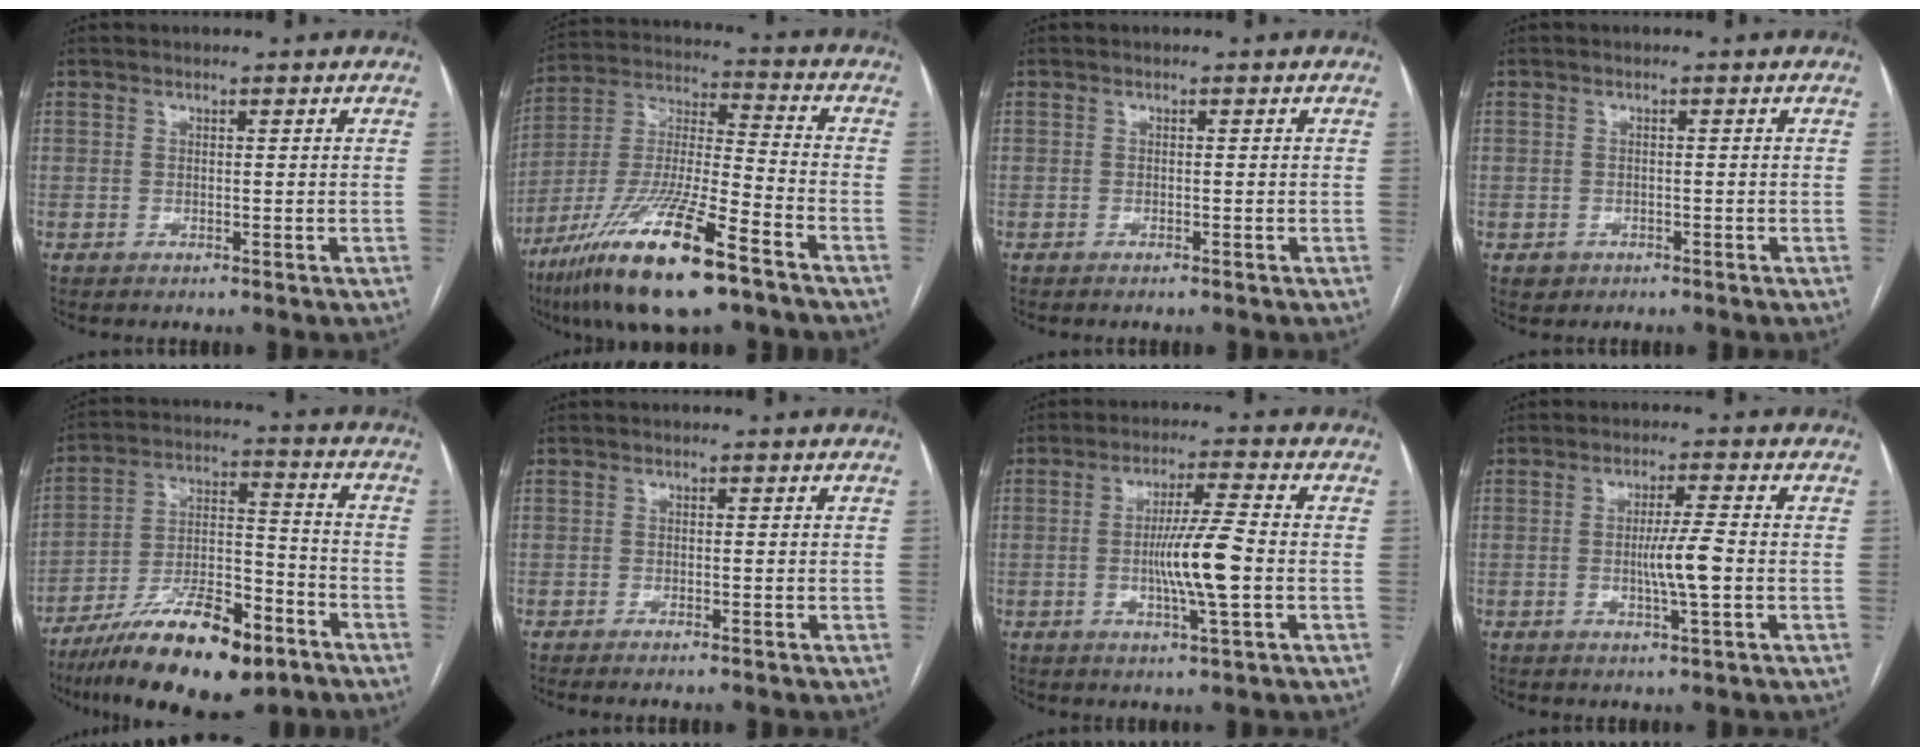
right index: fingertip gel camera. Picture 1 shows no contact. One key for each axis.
{"total": 20.5, "fx": -12.7, "fy": 2.5, "fz": 15.9, "tx": -0.324, "ty": -0.041, "tz": -0.229}
{"total": 0.6, "fx": -0.5, "fy": -0.1, "fz": 0.2, "tx": -0.009, "ty": -0.002, "tz": -0.008}
{"total": 1.9, "fx": -0.9, "fy": 1.7, "fz": 0.0, "tx": 0.000, "ty": 0.006, "tz": -0.010}
{"total": 18.3, "fx": -12.1, "fy": 5.2, "fz": 12.7, "tx": -0.220, "ty": 0.000, "tz": -0.206}
{"total": 1.6, "fx": -1.3, "fy": 0.0, "fz": 0.9, "tx": -0.014, "ty": -0.004, "tz": -0.017}
{"total": 8.8, "fx": -1.3, "fy": -0.1, "fz": 8.7, "tx": -0.159, "ty": -0.005, "tz": -0.026}
{"total": 5.5, "fx": -0.8, "fy": -0.1, "fz": 5.4, "tx": -0.097, "ty": -0.005, "tz": -0.016}